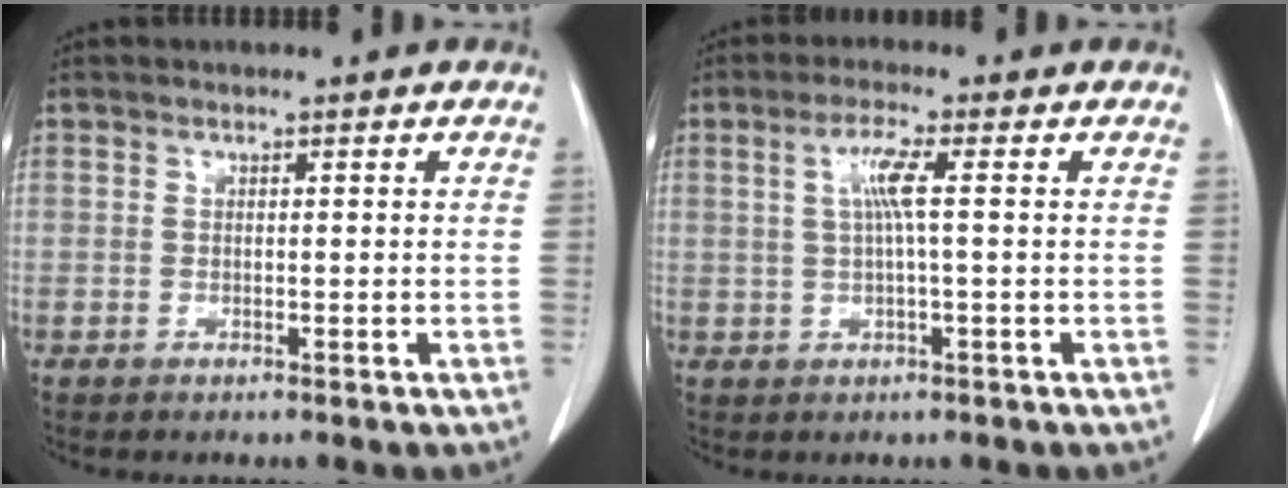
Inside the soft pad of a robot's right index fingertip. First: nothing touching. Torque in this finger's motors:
{"motor_torque": [0.53, 0.26, 0.11, 0.03]}